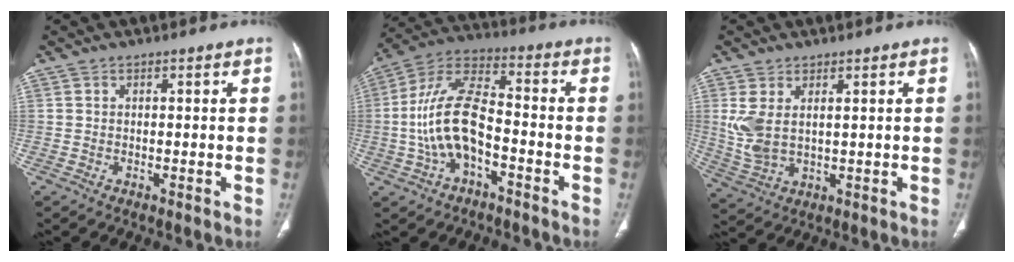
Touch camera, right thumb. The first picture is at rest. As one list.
[{"total": 14.1, "force": [-3.5, 7.1, 11.7], "torque": [-0.233, 0.047, -0.068]}, {"total": 6.8, "force": [1.8, 3.7, 5.5], "torque": [-0.126, -0.008, 0.052]}]